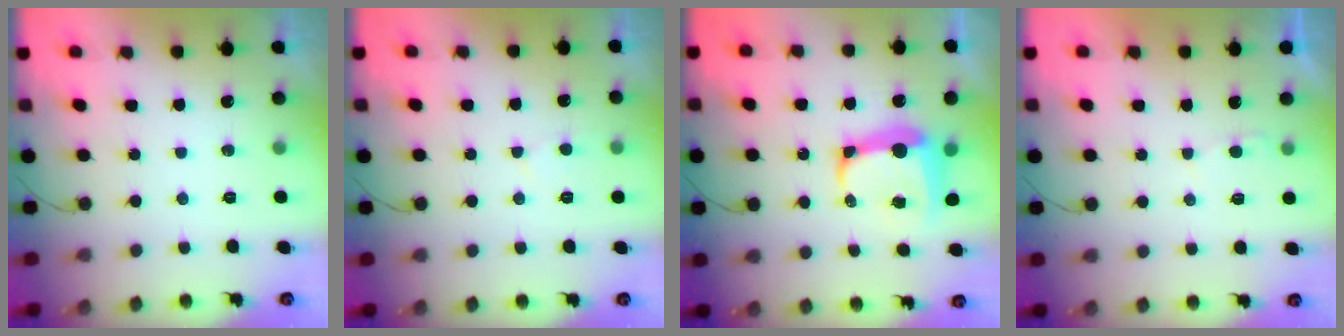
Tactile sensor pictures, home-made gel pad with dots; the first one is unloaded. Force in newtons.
{"total": 2.6, "press": 2.5, "slide": 0.3}
{"total": 11.7, "press": 11.7, "slide": 1.0}
{"total": 2.2, "press": 2.2, "slide": 0.2}